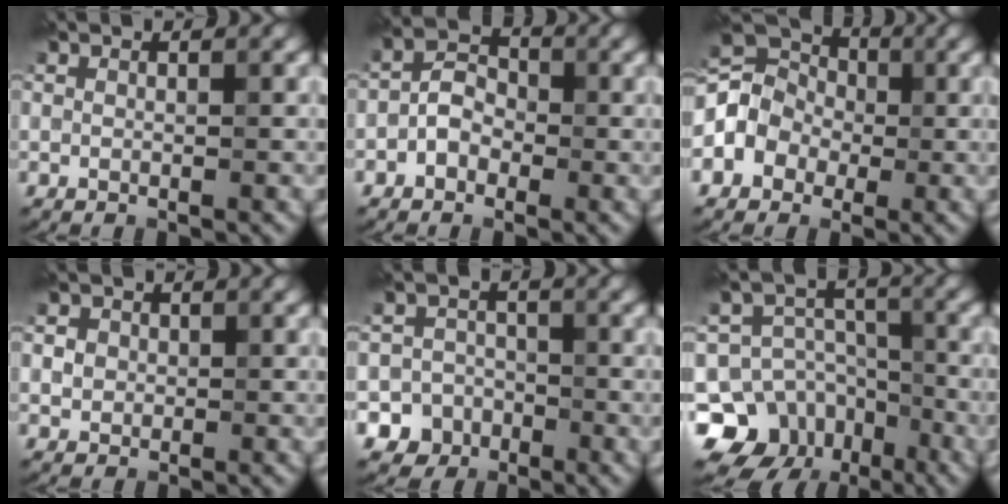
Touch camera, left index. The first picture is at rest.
{"total": 2.7, "force": [-1.0, 2.0, 1.5], "torque": [-0.021, 0.008, -0.027]}
{"total": 5.8, "force": [-1.0, 5.1, 2.6], "torque": [-0.025, 0.014, -0.041]}
{"total": 1.7, "force": [0.3, 1.5, 0.6], "torque": [-0.006, 0.004, 0.009]}
{"total": 4.3, "force": [-2.4, 3.5, 0.4], "torque": [0.029, -0.001, -0.051]}
{"total": 12.1, "force": [-7.0, 9.5, 2.8], "torque": [-0.051, -0.002, -0.129]}